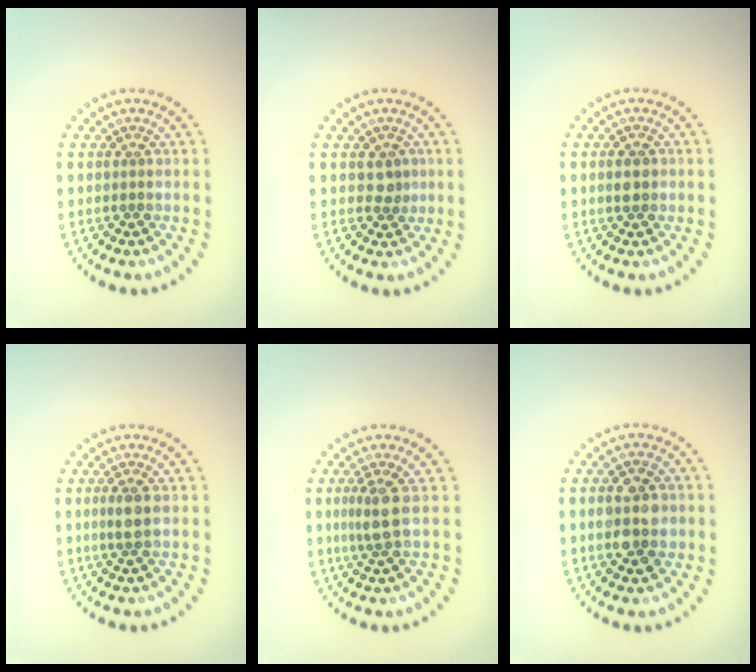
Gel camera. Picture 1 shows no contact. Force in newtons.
{"total": 1.5, "press": 1.4, "slide": 0.6}
{"total": 2.0, "press": 1.9, "slide": 0.1}
{"total": 1.9, "press": 1.7, "slide": 0.8}
{"total": 2.6, "press": 2.1, "slide": 1.4}
{"total": 4.5, "press": 4.5, "slide": 0.2}